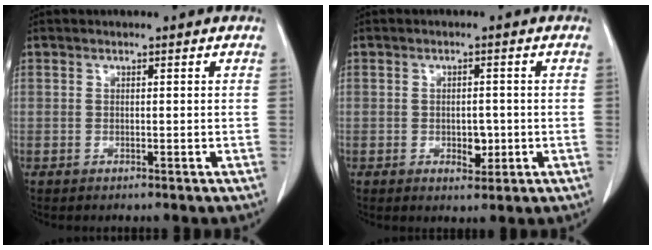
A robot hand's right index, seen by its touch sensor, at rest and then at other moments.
{"total": 3.1, "force": [-0.7, 1.8, 2.4], "torque": [-0.032, 0.000, -0.003]}